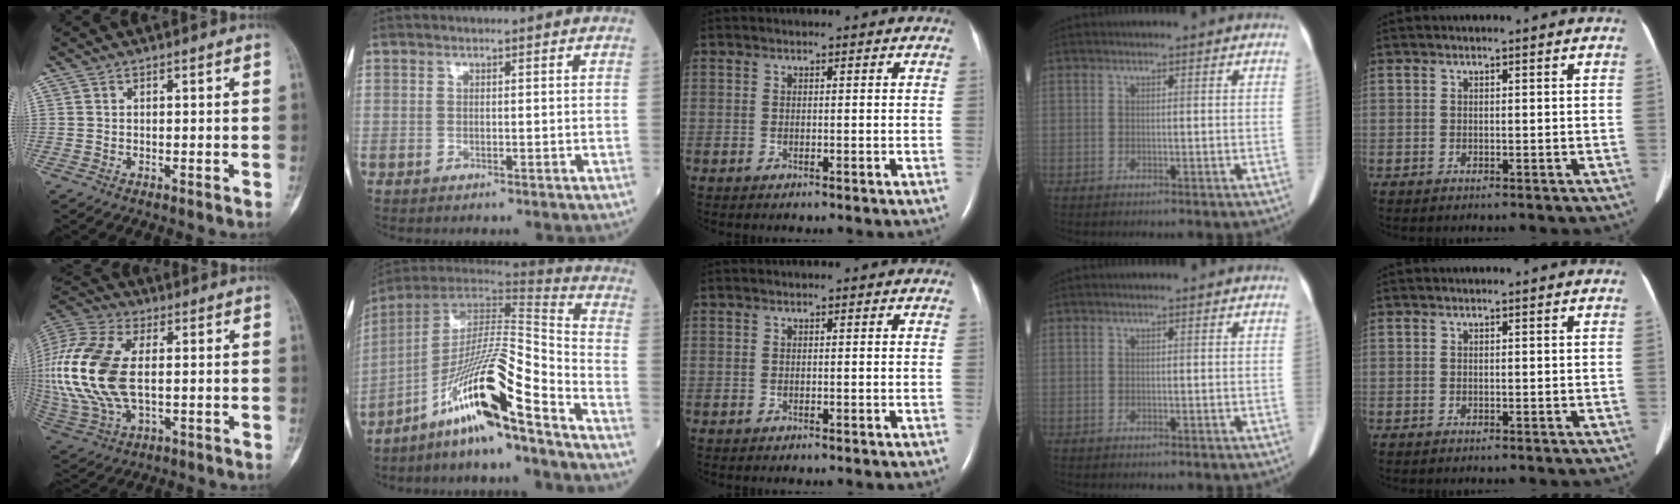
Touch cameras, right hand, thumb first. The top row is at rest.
{"thumb": {"total": 21.5, "force": [0.9, 11.9, 17.9], "torque": [-0.420, 0.000, 0.021]}, "index": {"total": 16.8, "force": [-11.1, 0.1, 12.6], "torque": [-0.236, -0.005, -0.203]}}